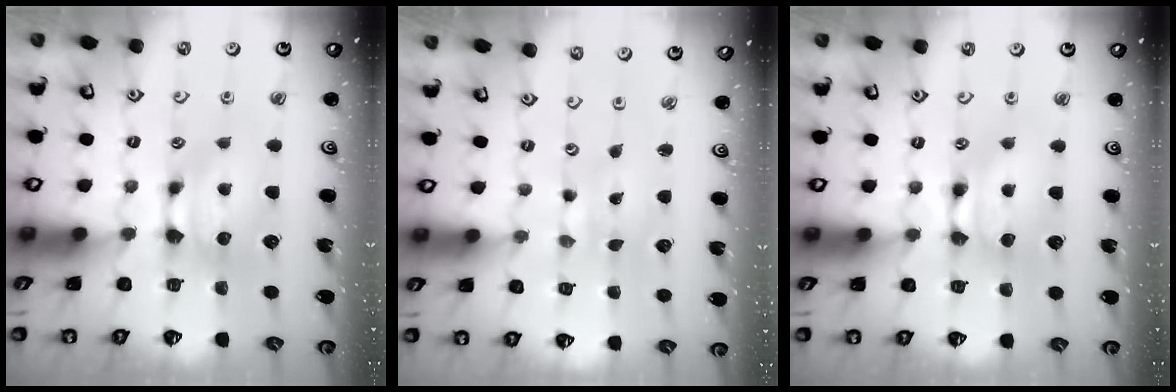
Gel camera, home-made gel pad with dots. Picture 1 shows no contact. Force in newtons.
{"total": 5.2, "press": 5.2, "slide": 0.2}
{"total": 1.7, "press": 1.7, "slide": 0.1}